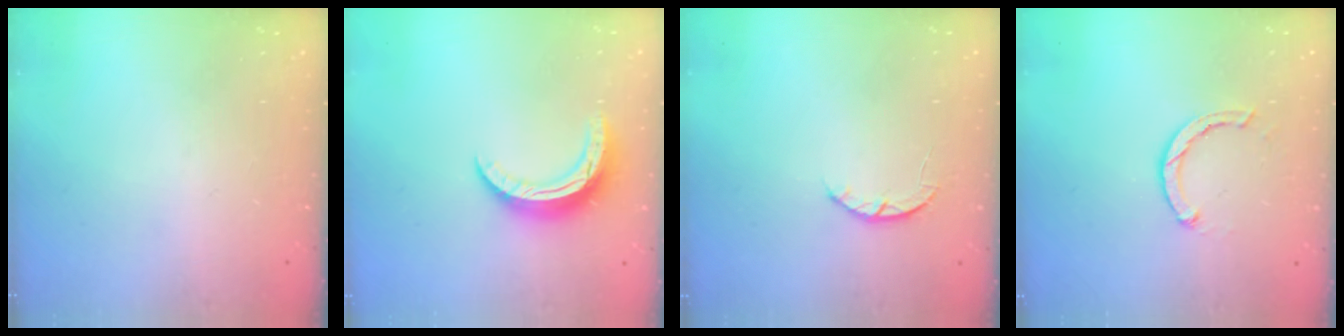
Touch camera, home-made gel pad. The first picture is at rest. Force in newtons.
{"total": 9.9, "press": 9.9, "slide": 0.2}
{"total": 2.6, "press": 2.5, "slide": 0.4}
{"total": 2.3, "press": 2.3, "slide": 0.3}